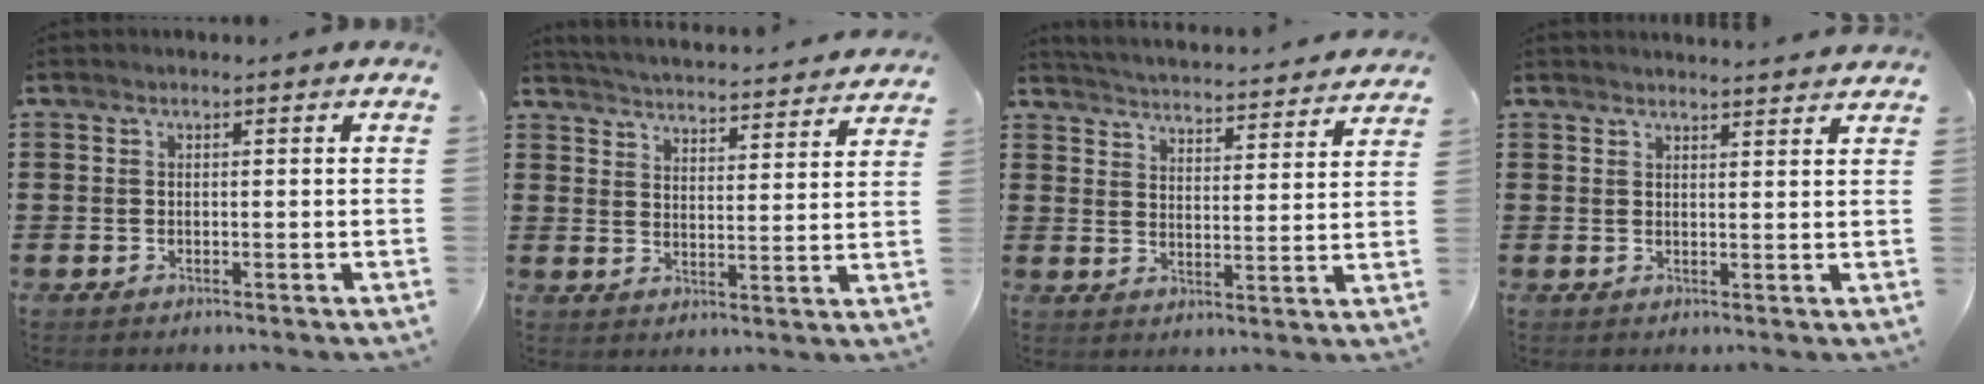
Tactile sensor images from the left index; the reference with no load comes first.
{"total": 4.2, "force": [4.1, -0.7, 0.3], "torque": [-0.026, -0.037, 0.066]}
{"total": 3.9, "force": [3.9, -0.7, 0.1], "torque": [-0.025, -0.039, 0.061]}
{"total": 2.2, "force": [2.2, -0.2, 0.1], "torque": [-0.008, -0.005, 0.043]}